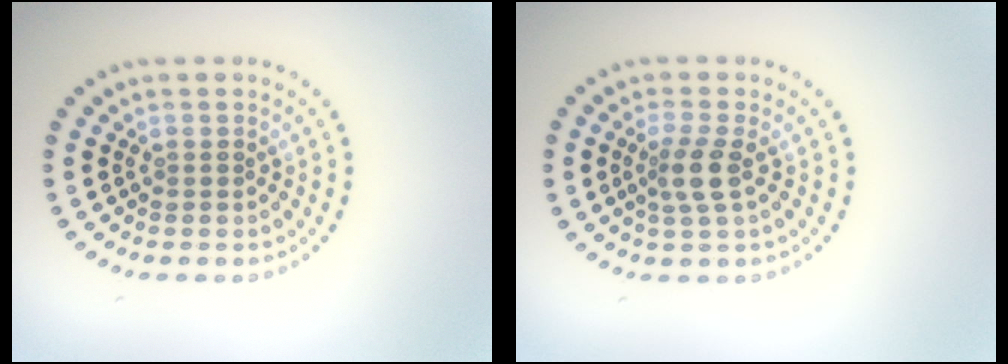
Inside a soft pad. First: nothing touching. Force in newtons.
{"total": 2.4, "press": 2.0, "slide": 1.4}